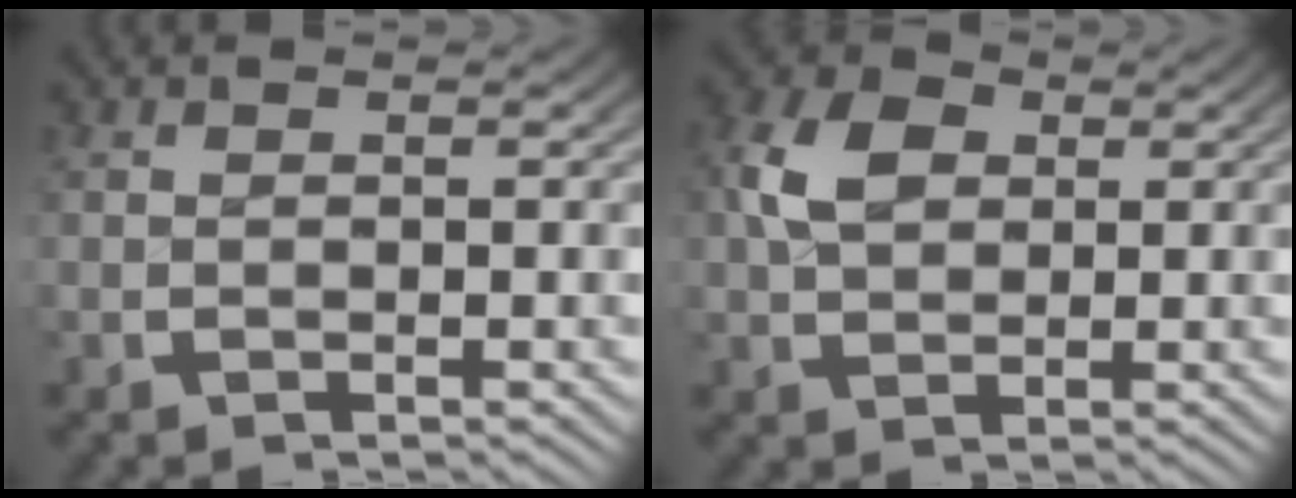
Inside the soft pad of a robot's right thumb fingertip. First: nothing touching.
{"total": 4.8, "force": [1.3, 3.2, 3.3], "torque": [-0.072, -0.006, 0.031]}